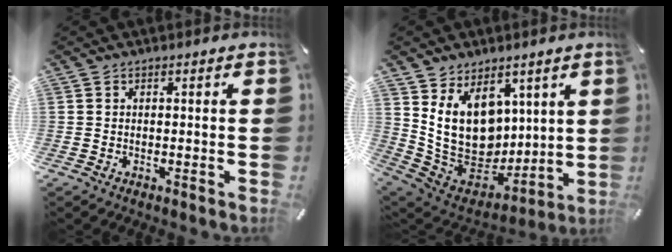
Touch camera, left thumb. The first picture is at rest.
{"total": 16.1, "force": [5.0, 12.9, 8.1], "torque": [-0.169, -0.047, 0.106]}